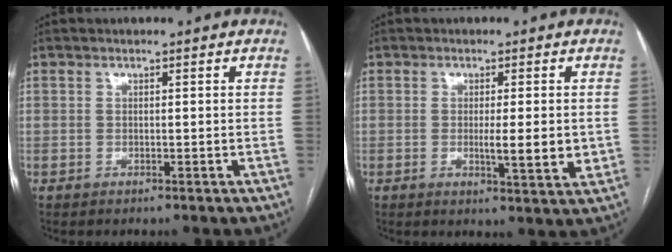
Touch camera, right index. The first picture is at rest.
{"total": 5.6, "force": [-0.5, 0.7, 5.5], "torque": [-0.082, -0.010, -0.008]}